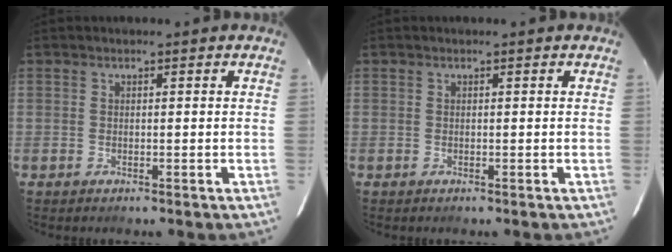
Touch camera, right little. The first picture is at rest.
{"total": 0.0}